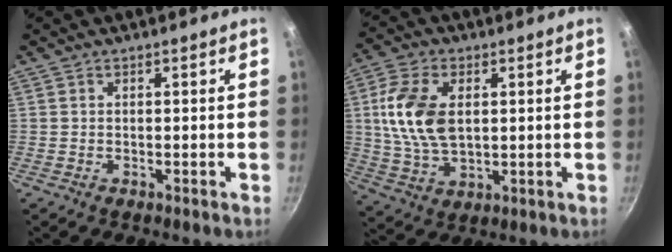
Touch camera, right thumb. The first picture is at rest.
{"total": 13.0, "force": [2.2, 7.8, 10.2], "torque": [-0.190, -0.005, 0.043]}